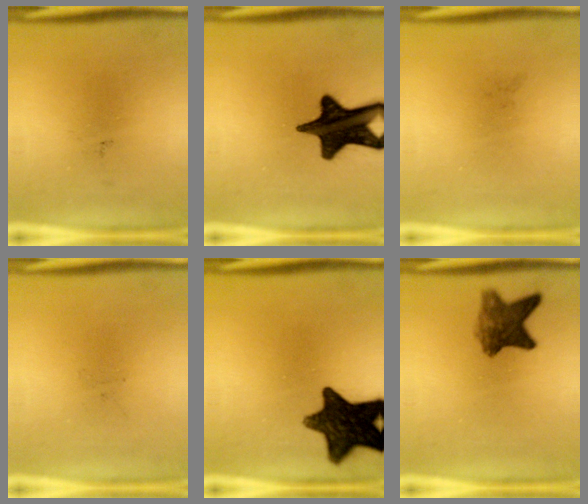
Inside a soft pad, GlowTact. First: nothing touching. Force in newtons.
{"total": 16.9}
{"total": 0.0}
{"total": 0.0}
{"total": 14.2}
{"total": 6.1}